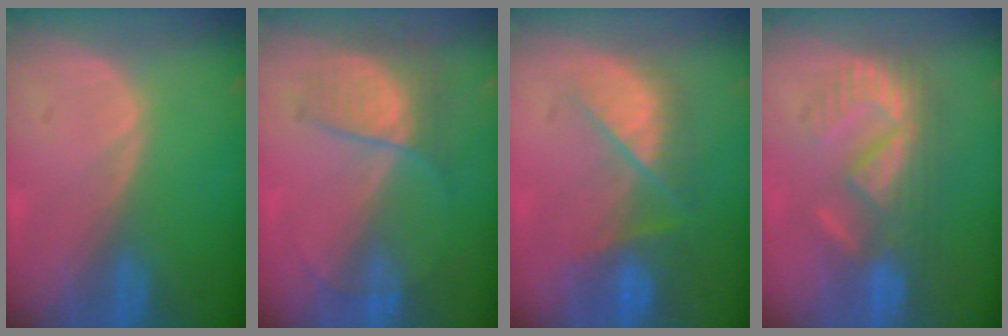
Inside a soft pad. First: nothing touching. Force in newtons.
{"total": 7.3, "press": 6.0, "slide": 4.0}
{"total": 8.1, "press": 7.3, "slide": 3.3}
{"total": 8.3, "press": 8.0, "slide": 2.1}